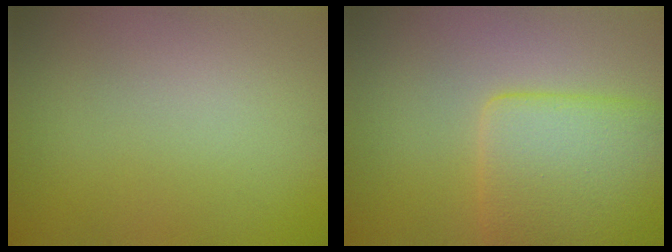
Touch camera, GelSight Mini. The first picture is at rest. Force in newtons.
{"total": 6.7, "press": 6.7, "slide": 0.3}